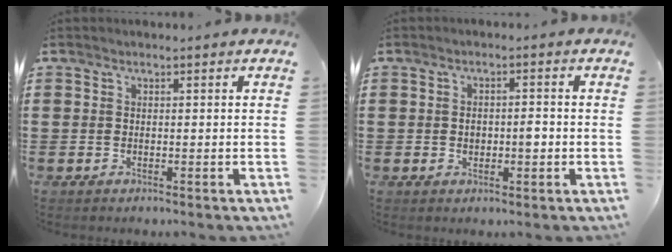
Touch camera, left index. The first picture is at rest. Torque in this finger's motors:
{"motor_torque": [0.06, 0.08, 0.19, 0.03]}